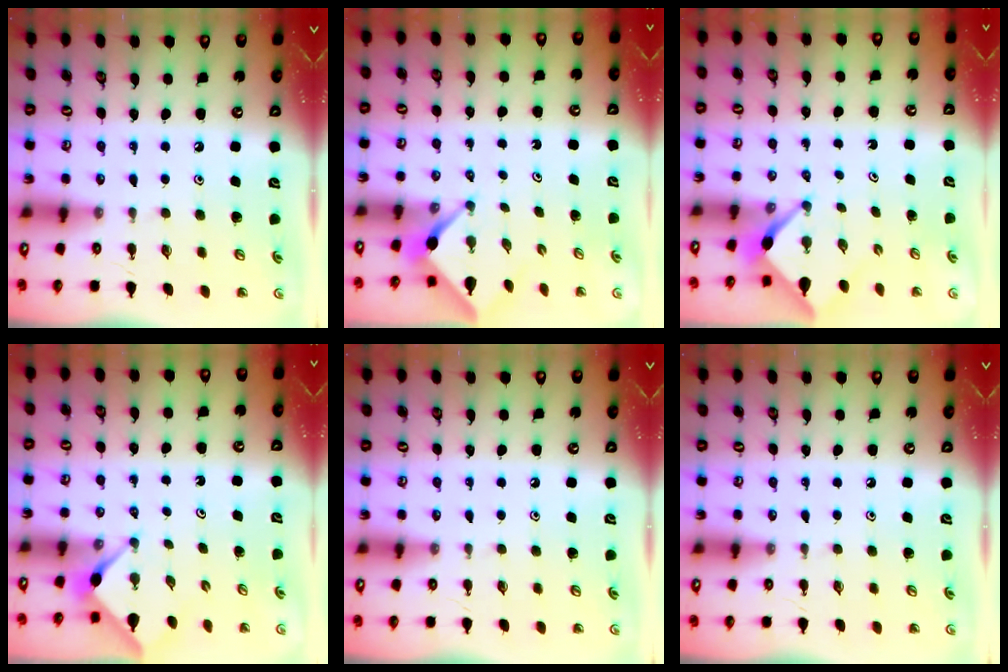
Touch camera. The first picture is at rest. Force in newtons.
{"total": 2.5, "press": 2.5, "slide": 0.2}
{"total": 2.6, "press": 2.5, "slide": 0.3}
{"total": 3.0, "press": 3.0, "slide": 0.3}
{"total": 0.0}
{"total": 0.0}